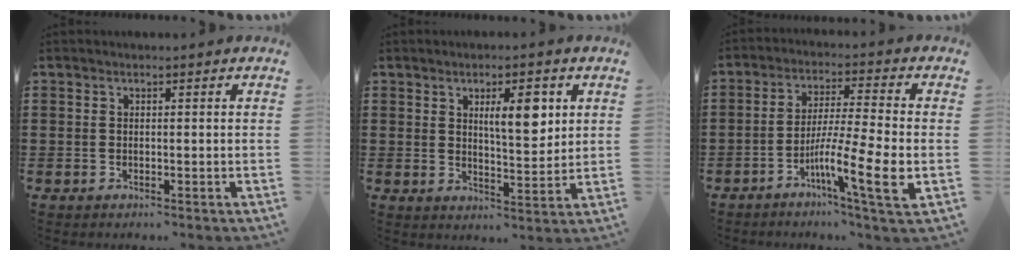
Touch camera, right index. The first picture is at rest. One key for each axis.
{"total": 6.8, "fx": 2.5, "fy": 2.3, "fz": 5.8, "tx": -0.087, "ty": -0.006, "tz": 0.034}
{"total": 11.1, "fx": -4.1, "fy": 0.5, "fz": 10.3, "tx": -0.191, "ty": -0.013, "tz": -0.078}